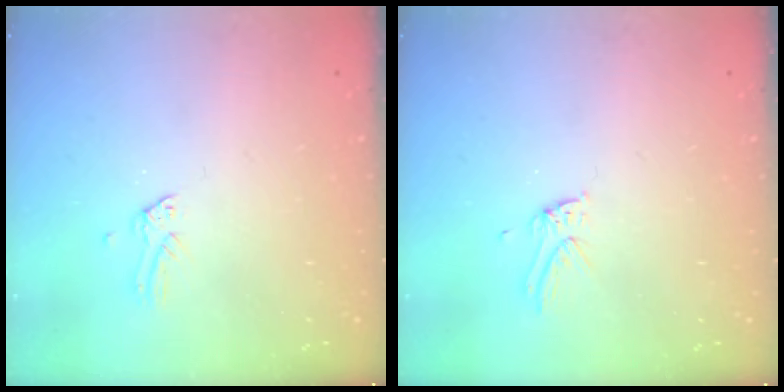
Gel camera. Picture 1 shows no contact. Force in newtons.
{"total": 4.0, "press": 4.0, "slide": 0.2}